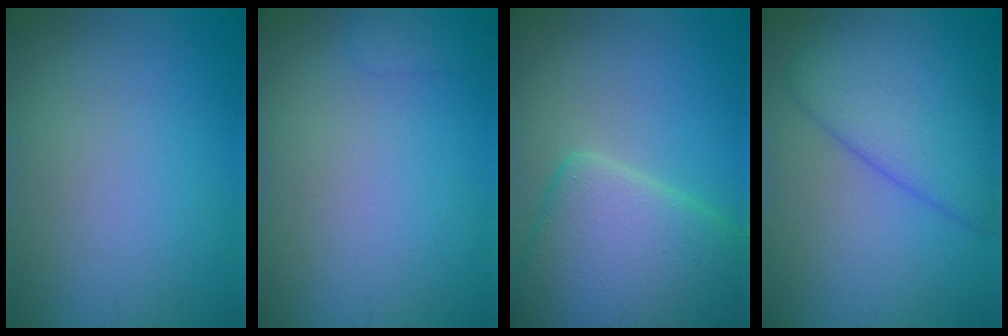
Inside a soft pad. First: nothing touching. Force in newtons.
{"total": 1.1, "press": 1.1, "slide": 0.1}
{"total": 9.5, "press": 9.4, "slide": 0.5}
{"total": 8.0, "press": 8.0, "slide": 0.3}